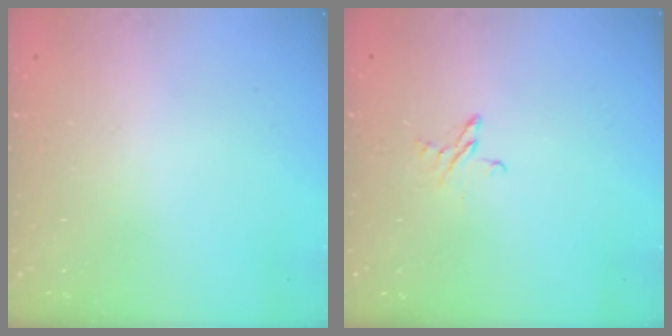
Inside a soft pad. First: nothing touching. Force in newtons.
{"total": 3.4, "press": 3.4, "slide": 0.4}